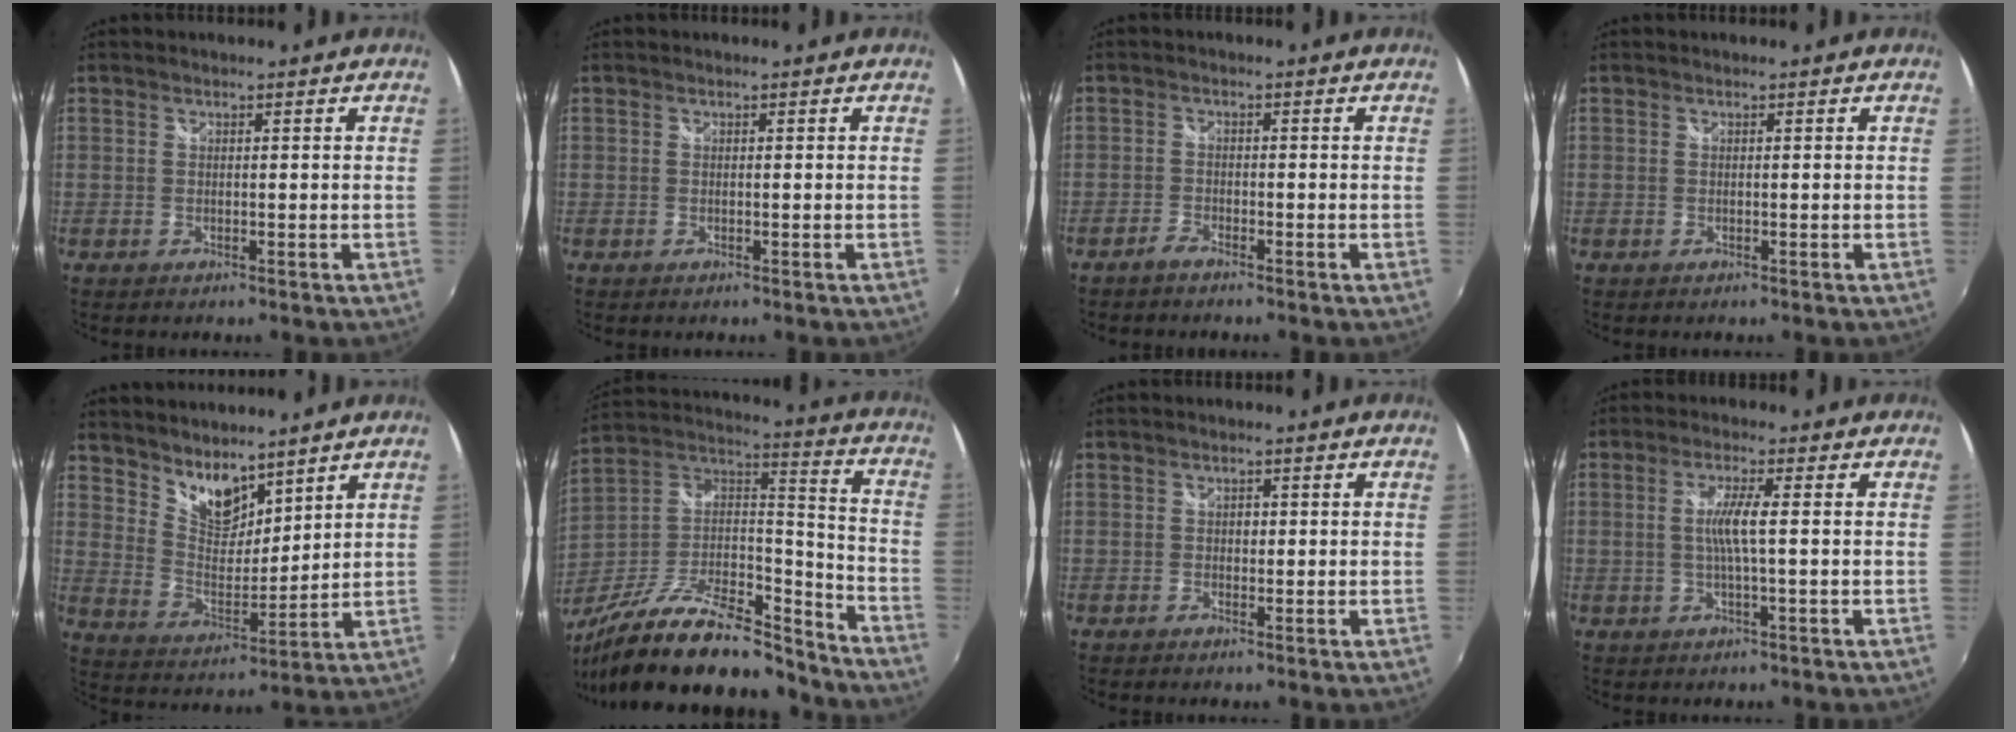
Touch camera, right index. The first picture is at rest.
{"total": 0.0}
{"total": 1.8, "force": [-1.7, 0.4, 0.6], "torque": [-0.022, 0.000, -0.037]}
{"total": 0.0}
{"total": 8.5, "force": [7.1, 2.9, 3.6], "torque": [-0.053, -0.004, 0.136]}
{"total": 28.6, "force": [-21.2, 10.0, 16.4], "torque": [-0.295, -0.006, -0.338]}
{"total": 0.9, "force": [-0.1, 0.8, 0.4], "torque": [-0.004, 0.002, -0.002]}
{"total": 4.5, "force": [0.0, -0.2, 4.5], "torque": [-0.088, -0.001, 0.001]}